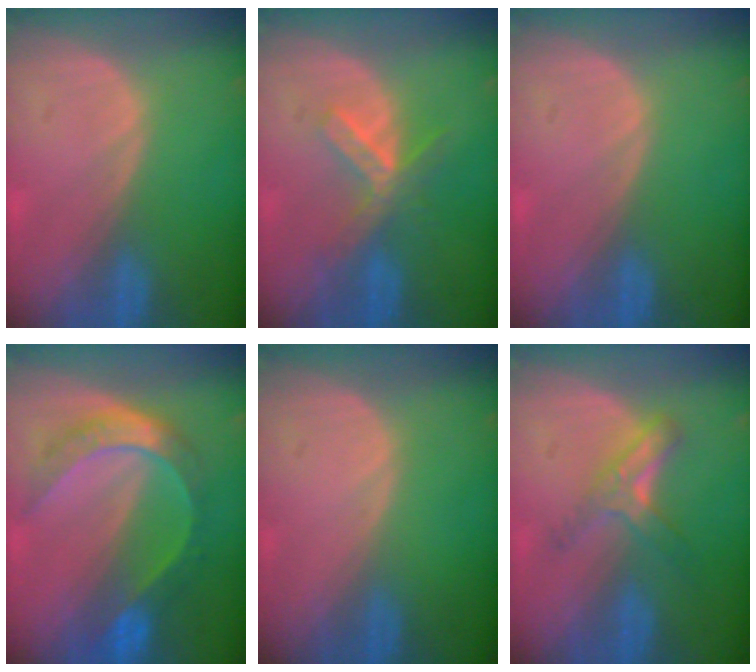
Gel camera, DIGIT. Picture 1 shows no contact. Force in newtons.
{"total": 5.1, "press": 5.1, "slide": 0.3}
{"total": 0.0}
{"total": 8.1, "press": 8.1, "slide": 0.8}
{"total": 0.0}
{"total": 5.5, "press": 4.9, "slide": 2.6}